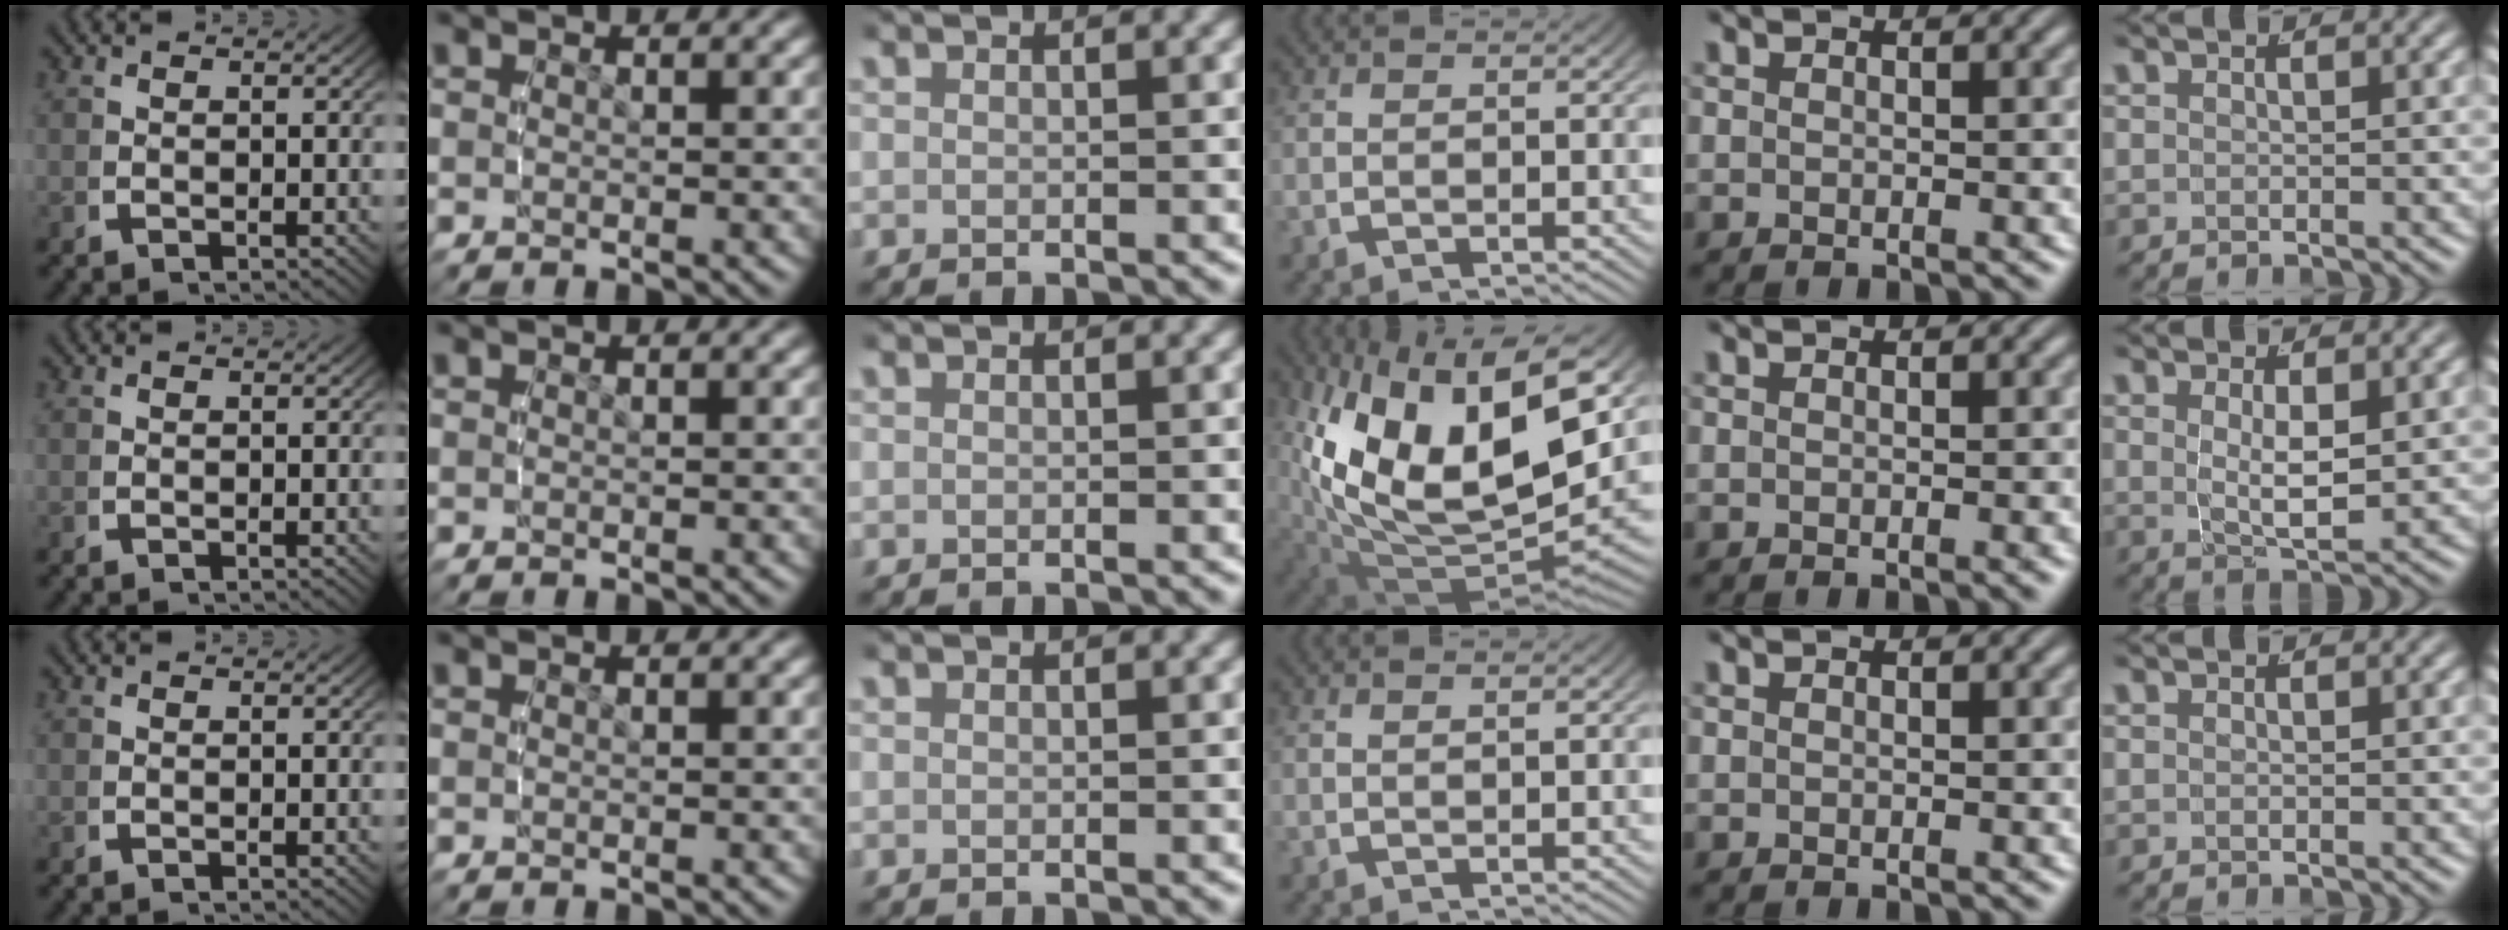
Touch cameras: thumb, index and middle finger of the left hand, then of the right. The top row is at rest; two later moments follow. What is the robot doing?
{"motion": "lift_and_place", "object": "tape"}